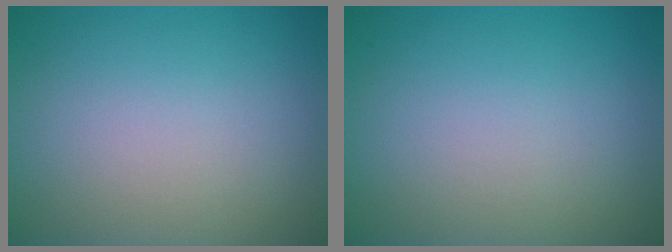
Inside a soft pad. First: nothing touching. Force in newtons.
{"total": 0.0}